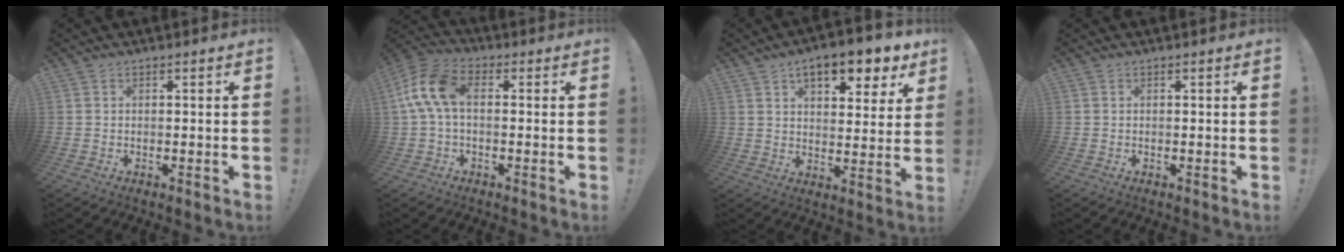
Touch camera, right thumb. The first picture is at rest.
{"total": 10.8, "force": [0.7, 6.0, 9.0], "torque": [-0.187, 0.014, 0.019]}
{"total": 11.2, "force": [6.9, 4.4, 7.6], "torque": [-0.106, -0.036, 0.116]}
{"total": 0.0}